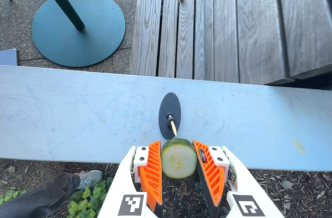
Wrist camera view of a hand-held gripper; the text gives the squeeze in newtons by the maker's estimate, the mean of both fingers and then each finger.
{"total": 10.5, "left": 10.4, "right": 10.6}